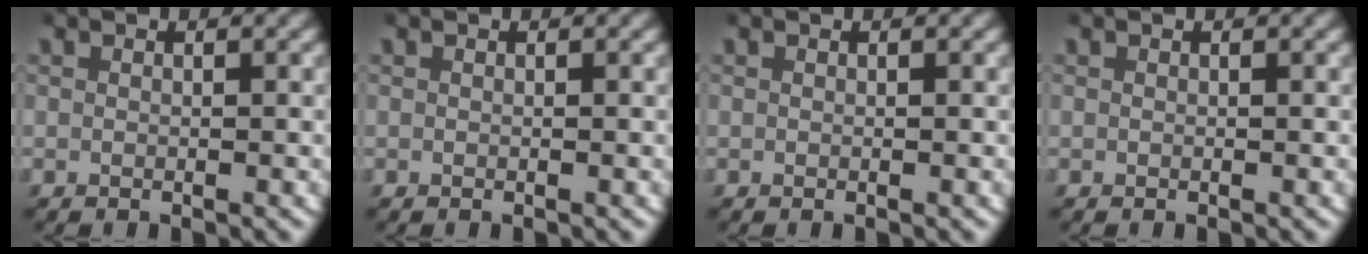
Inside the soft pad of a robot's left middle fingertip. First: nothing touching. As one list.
[{"total": 0.0}, {"total": 0.0}, {"total": 0.0}]